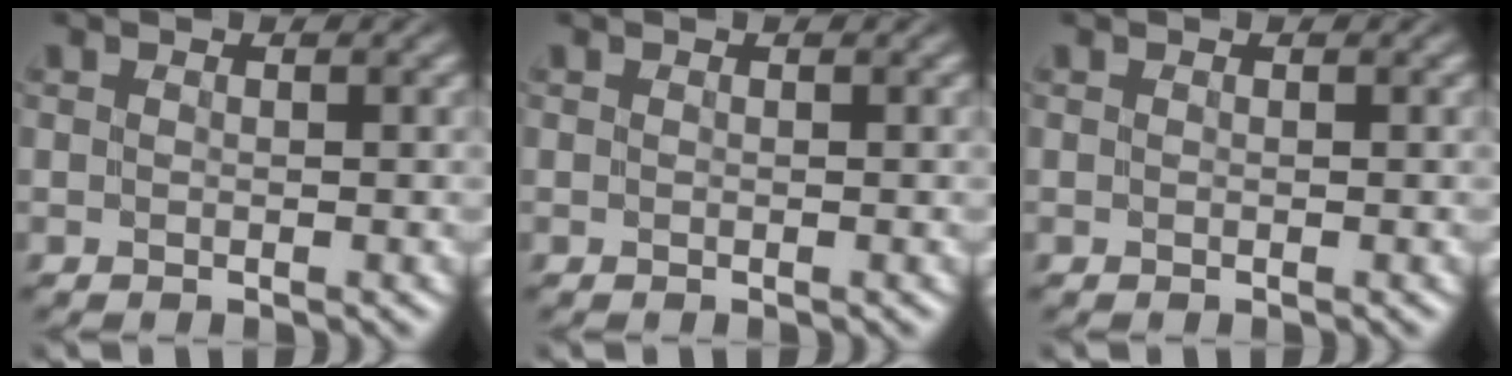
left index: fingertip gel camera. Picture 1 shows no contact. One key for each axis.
{"total": 0.0}
{"total": 0.0}